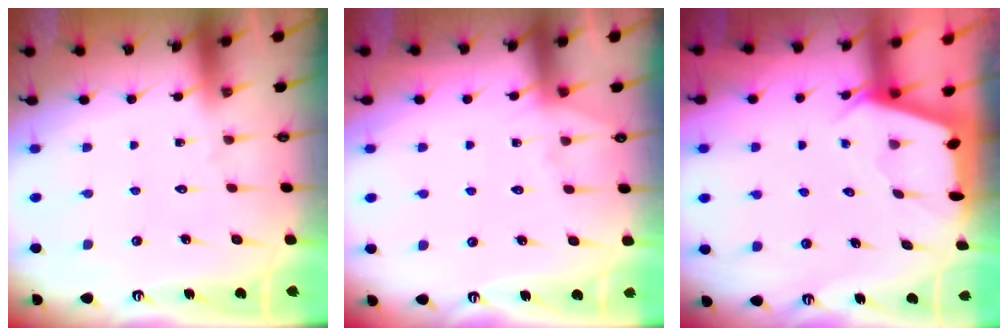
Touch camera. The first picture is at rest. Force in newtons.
{"total": 6.3, "press": 6.3, "slide": 0.7}
{"total": 2.0, "press": 2.0, "slide": 0.3}